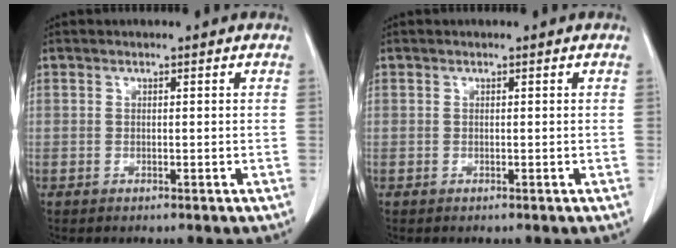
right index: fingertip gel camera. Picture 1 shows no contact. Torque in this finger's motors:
{"motor_torque": [0.00, 0.00, 0.00, 0.00]}